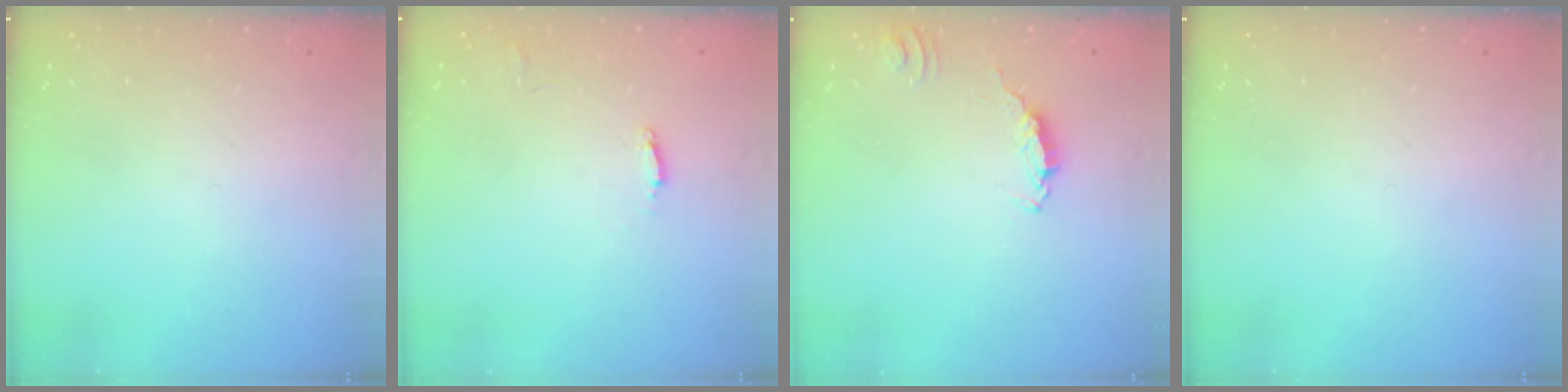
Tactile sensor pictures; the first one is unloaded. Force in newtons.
{"total": 5.0, "press": 5.0, "slide": 0.5}
{"total": 1.7, "press": 1.7, "slide": 0.2}
{"total": 0.0}